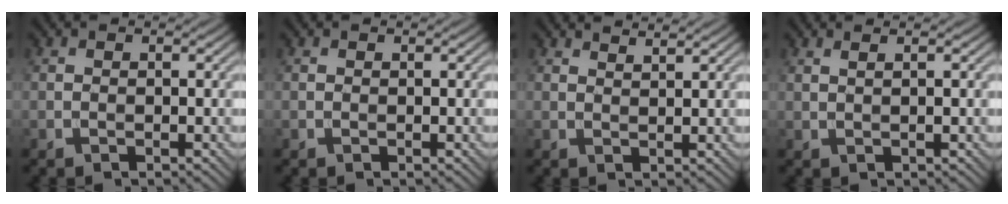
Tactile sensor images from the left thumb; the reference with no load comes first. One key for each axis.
{"total": 0.0}
{"total": 2.1, "fx": 1.9, "fy": 0.2, "fz": 0.9, "tx": -0.019, "ty": -0.002, "tz": 0.035}
{"total": 1.5, "fx": 0.9, "fy": 0.3, "fz": 1.2, "tx": -0.016, "ty": 0.002, "tz": 0.008}